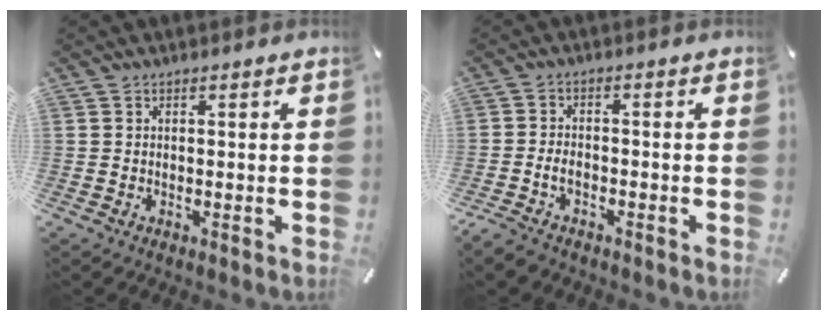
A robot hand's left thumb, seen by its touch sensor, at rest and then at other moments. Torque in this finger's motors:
{"motor_torque": [-0.34, 0.58, 0.19, 0.18, 0.15]}